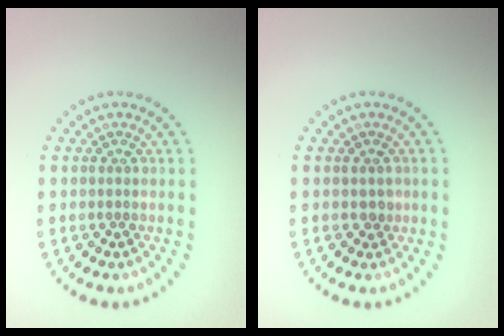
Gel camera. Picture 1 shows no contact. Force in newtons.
{"total": 0.8, "press": 0.7, "slide": 0.4}